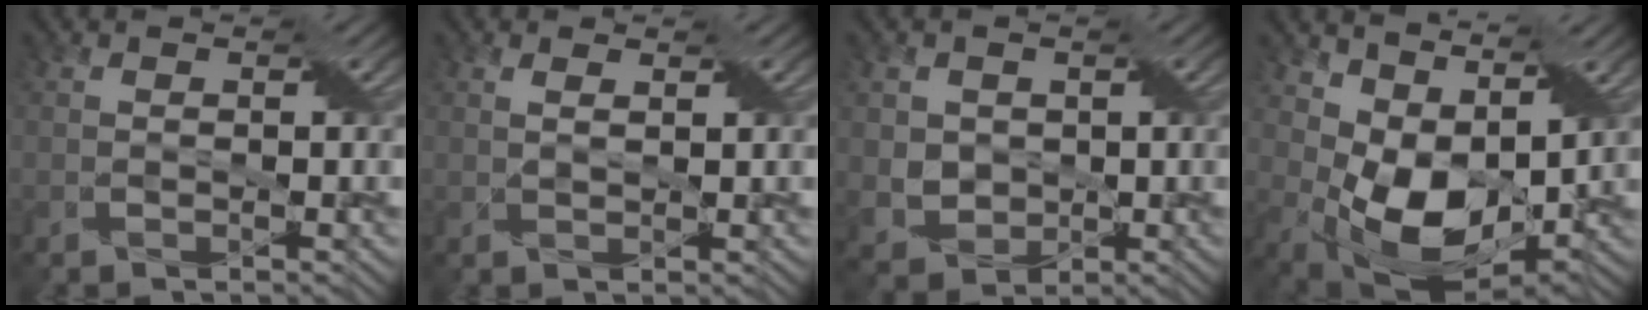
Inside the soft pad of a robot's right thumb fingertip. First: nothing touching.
{"total": 1.1, "force": [0.8, 0.3, 0.8], "torque": [-0.012, -0.005, 0.017]}
{"total": 4.4, "force": [0.7, 4.1, 1.4], "torque": [-0.052, -0.008, 0.011]}
{"total": 11.2, "force": [3.9, 6.7, 8.1], "torque": [-0.171, -0.012, 0.078]}